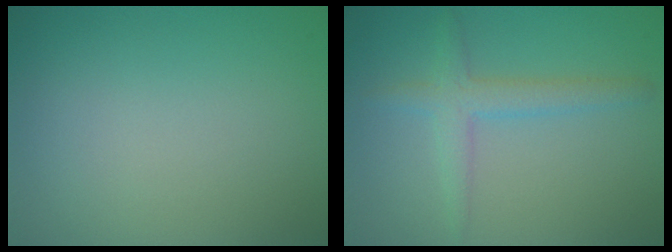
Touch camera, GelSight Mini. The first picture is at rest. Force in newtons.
{"total": 2.6, "press": 2.6, "slide": 0.1}